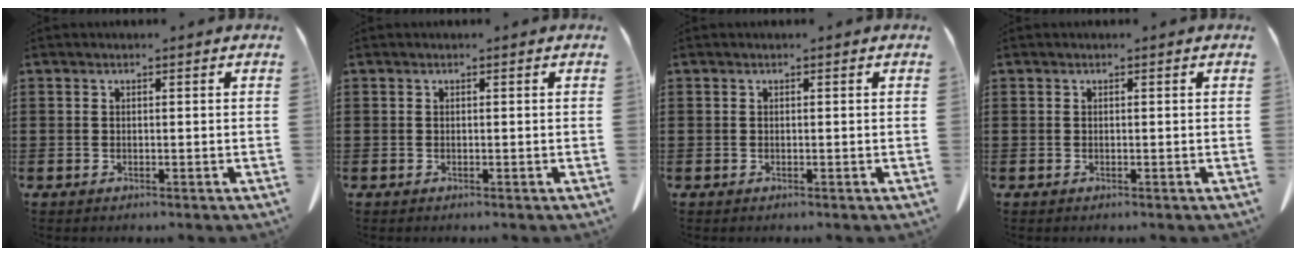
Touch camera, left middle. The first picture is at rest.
{"total": 0.0}
{"total": 0.0}
{"total": 0.0}